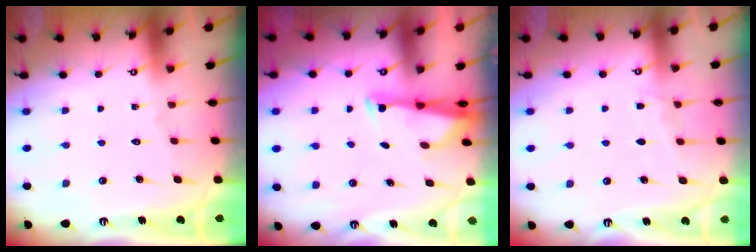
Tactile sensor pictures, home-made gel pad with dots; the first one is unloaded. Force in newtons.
{"total": 3.1, "press": 3.0, "slide": 0.8}
{"total": 3.6, "press": 3.6, "slide": 0.5}